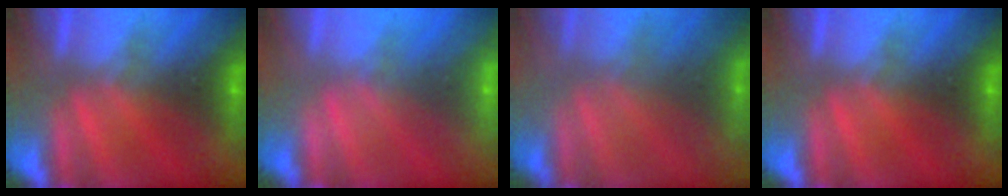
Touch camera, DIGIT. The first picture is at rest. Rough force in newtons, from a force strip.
{"total": 1.8}
{"total": 1.7}
{"total": 0.0}